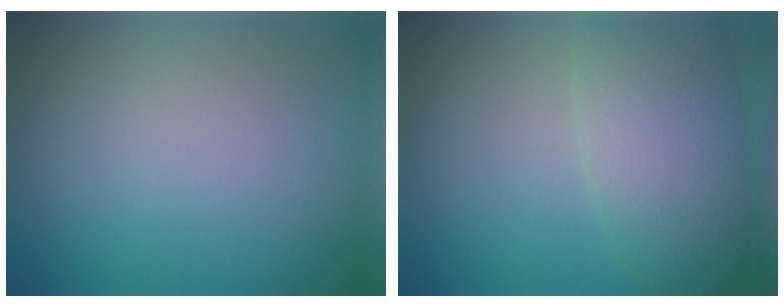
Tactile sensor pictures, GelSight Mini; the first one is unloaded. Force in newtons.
{"total": 6.8, "press": 6.7, "slide": 0.6}